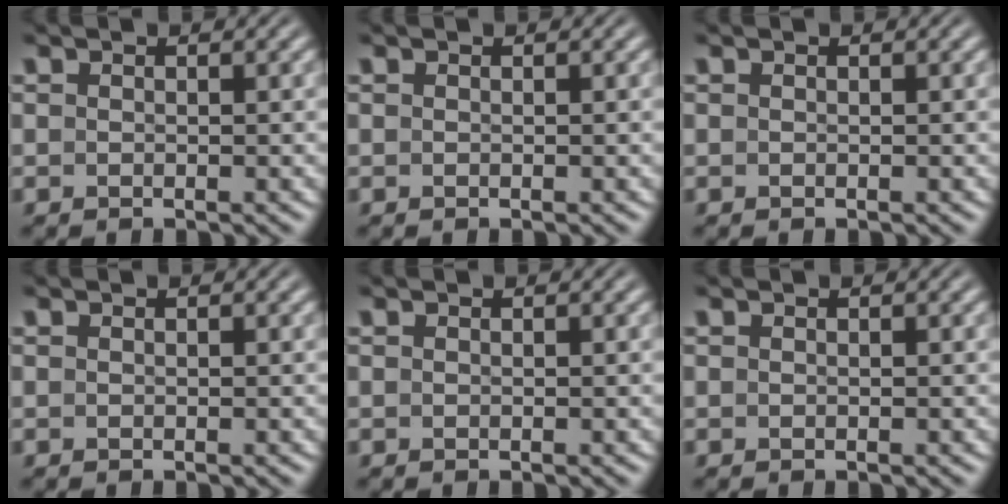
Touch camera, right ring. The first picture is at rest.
{"total": 0.0}
{"total": 0.0}
{"total": 0.0}
{"total": 0.0}
{"total": 0.0}